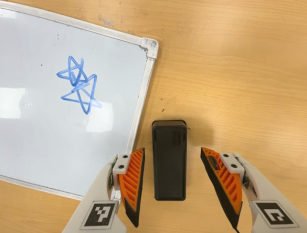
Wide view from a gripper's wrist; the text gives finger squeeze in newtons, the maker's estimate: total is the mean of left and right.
{"total": 0.0}